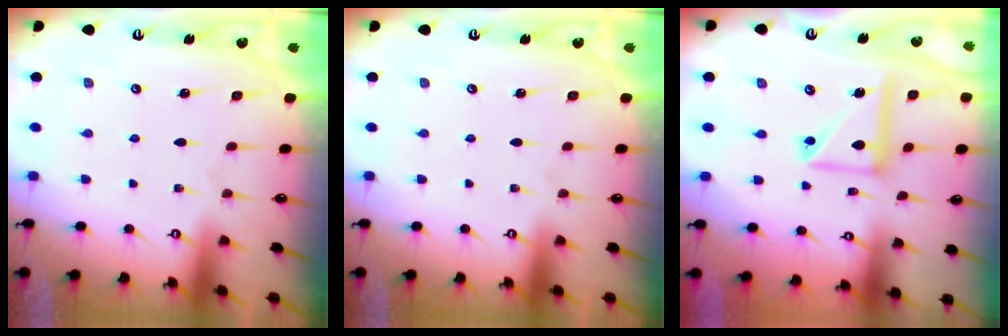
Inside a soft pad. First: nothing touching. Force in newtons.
{"total": 0.0}
{"total": 13.3, "press": 13.3, "slide": 1.5}